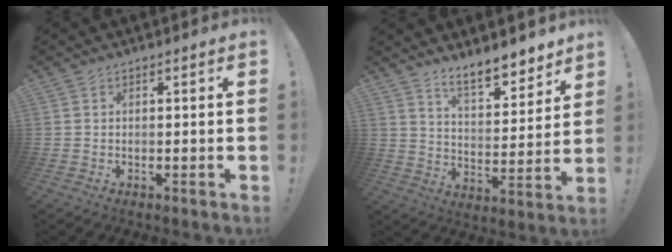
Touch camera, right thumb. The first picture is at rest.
{"total": 10.4, "force": [8.9, 3.2, 4.5], "torque": [-0.059, -0.069, 0.160]}